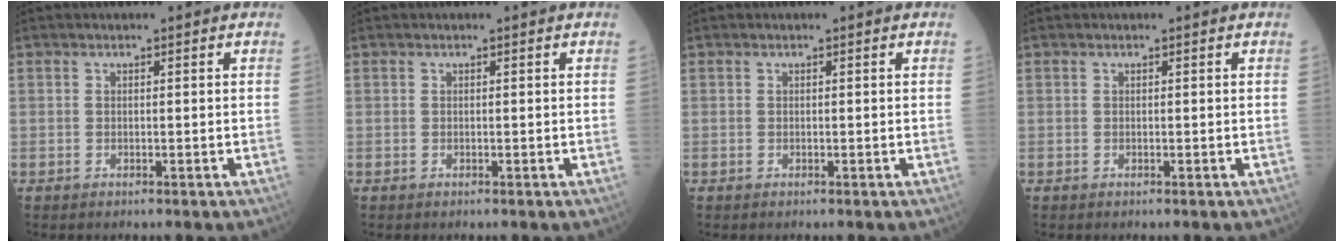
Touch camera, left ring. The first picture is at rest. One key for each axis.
{"total": 0.0}
{"total": 0.0}
{"total": 0.0}